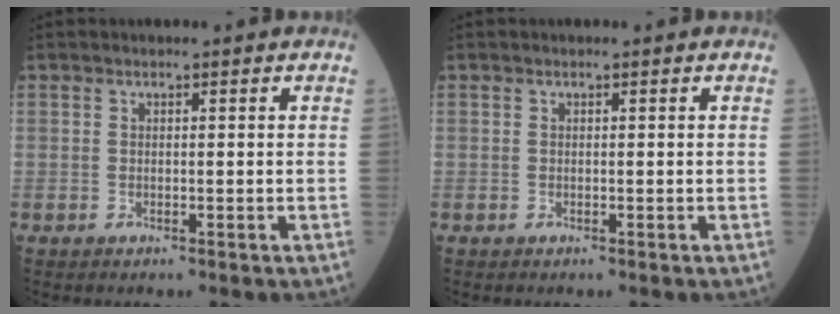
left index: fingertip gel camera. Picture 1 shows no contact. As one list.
[{"total": 0.0}]